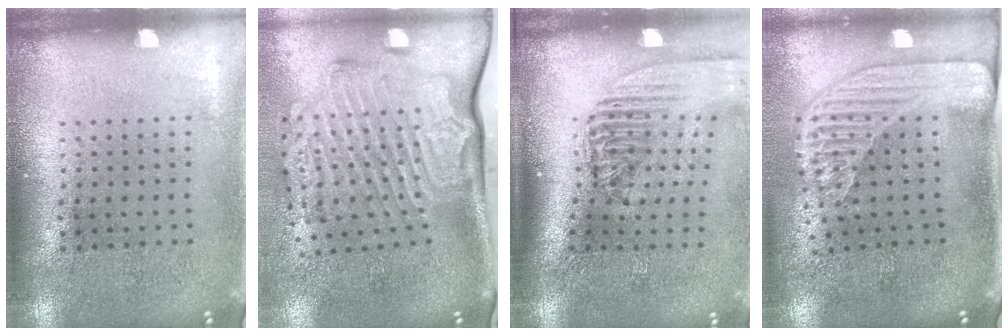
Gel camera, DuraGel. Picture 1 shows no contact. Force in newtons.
{"total": 3.3, "press": 2.3, "slide": 2.4}
{"total": 2.3, "press": 1.8, "slide": 1.5}
{"total": 2.3, "press": 1.7, "slide": 1.5}